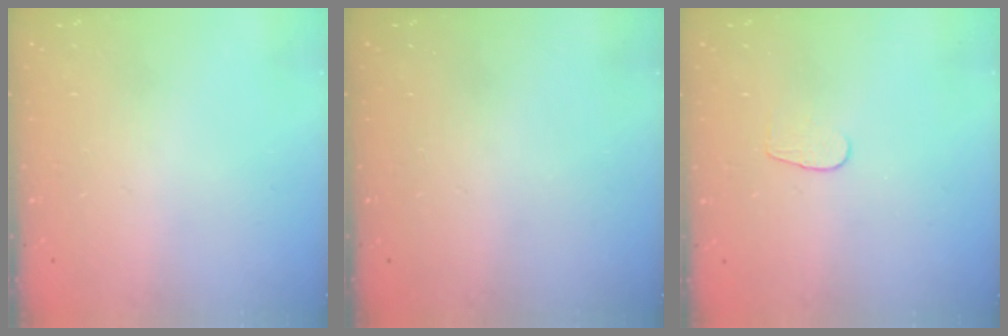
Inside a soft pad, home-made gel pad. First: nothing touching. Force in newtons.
{"total": 0.0}
{"total": 4.3, "press": 4.3, "slide": 0.5}